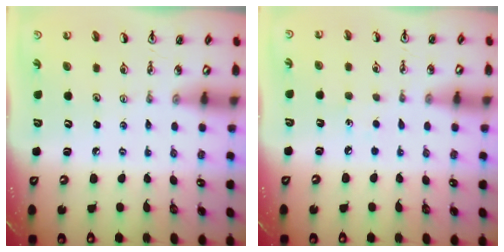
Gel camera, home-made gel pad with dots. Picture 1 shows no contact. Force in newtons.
{"total": 4.3, "press": 4.3, "slide": 0.4}